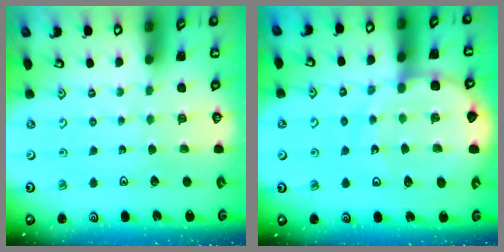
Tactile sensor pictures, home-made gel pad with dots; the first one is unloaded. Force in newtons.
{"total": 12.4, "press": 12.3, "slide": 1.4}